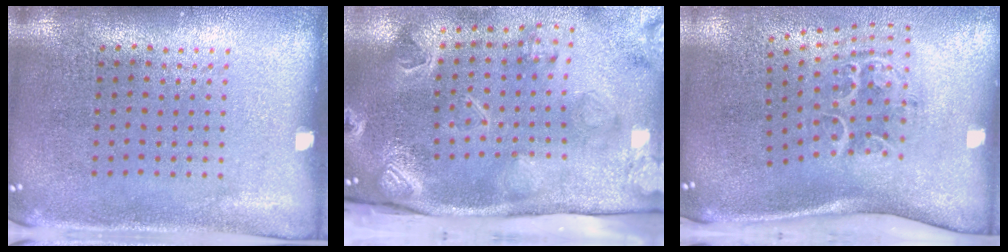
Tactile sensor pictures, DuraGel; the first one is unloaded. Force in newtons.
{"total": 3.7, "press": 3.1, "slide": 2.1}
{"total": 1.7, "press": 1.3, "slide": 1.1}